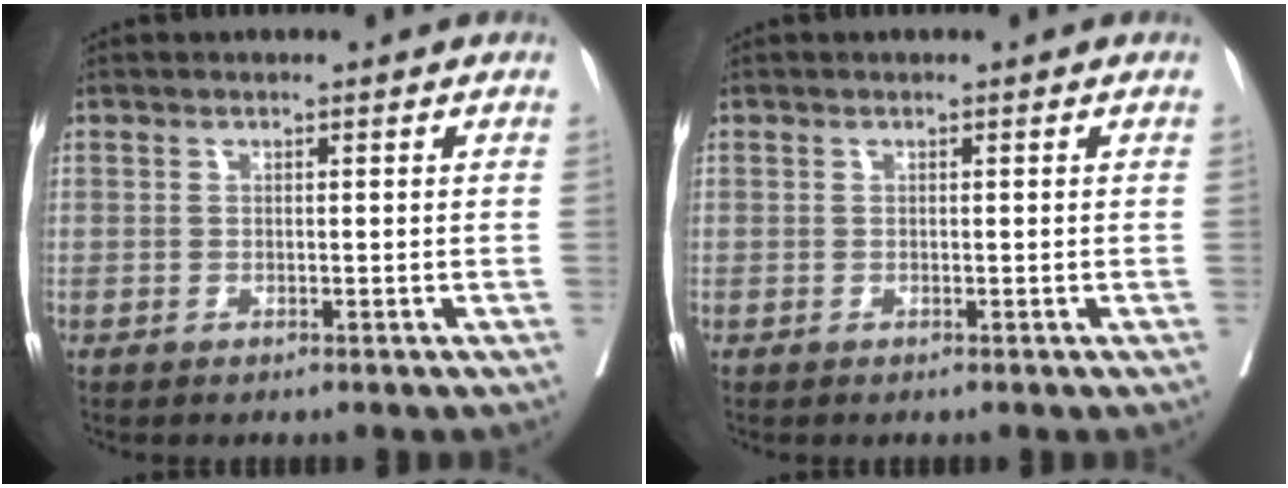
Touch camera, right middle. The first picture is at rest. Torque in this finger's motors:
{"motor_torque": [0.00, 0.00, 0.00, 0.01]}